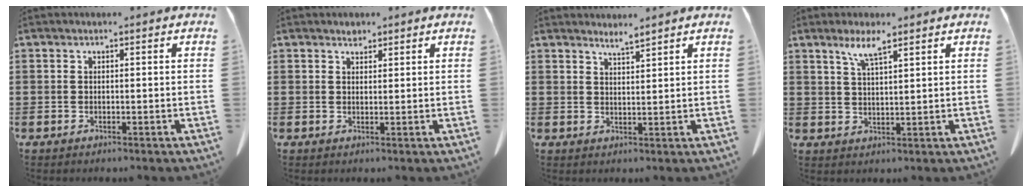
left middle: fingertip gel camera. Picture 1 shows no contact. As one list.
[{"total": 1.5, "force": [1.3, 0.6, 0.3], "torque": [-0.001, -0.004, 0.024]}, {"total": 2.6, "force": [2.4, -0.2, 0.9], "torque": [-0.021, -0.005, 0.045]}, {"total": 4.4, "force": [3.0, 0.5, 3.1], "torque": [-0.069, 0.003, 0.054]}]